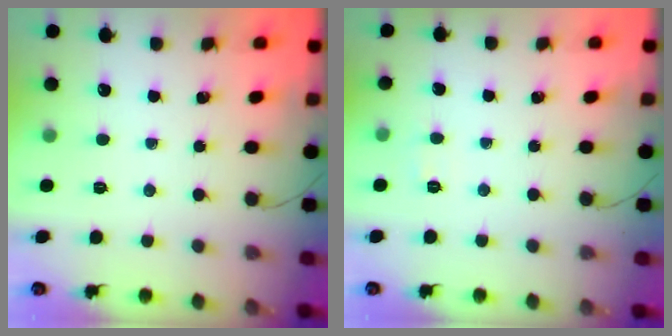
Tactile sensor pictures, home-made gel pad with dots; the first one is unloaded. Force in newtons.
{"total": 4.1, "press": 4.0, "slide": 1.0}